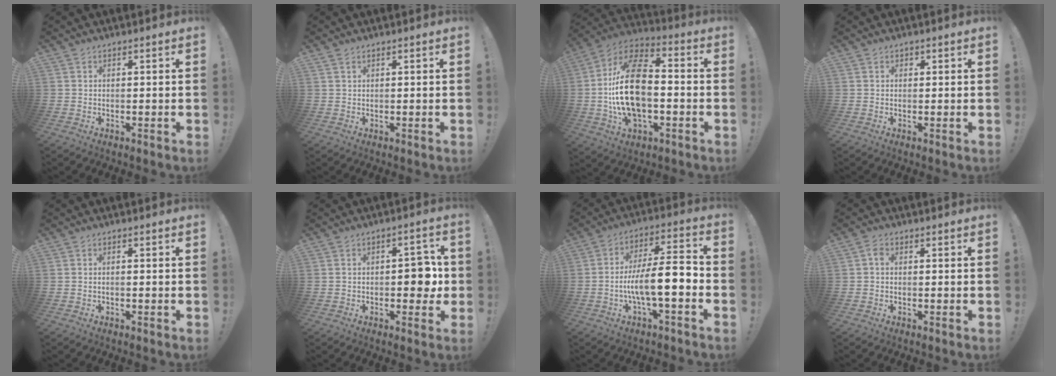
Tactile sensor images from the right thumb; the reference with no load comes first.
{"total": 0.8, "force": [0.6, 0.3, 0.4], "torque": [-0.003, -0.002, 0.012]}
{"total": 22.7, "force": [-1.4, 13.0, 18.6], "torque": [-0.338, 0.019, -0.022]}
{"total": 0.6, "force": [0.3, 0.6, 0.1], "torque": [0.004, -0.001, 0.003]}
{"total": 0.8, "force": [-0.4, -0.1, 0.7], "torque": [-0.014, 0.001, -0.007]}
{"total": 7.8, "force": [-1.1, 4.4, 6.3], "torque": [-0.080, 0.012, -0.019]}
{"total": 15.1, "force": [-4.4, 3.3, 14.0], "torque": [-0.248, 0.018, -0.074]}
{"total": 1.7, "force": [-0.3, 1.1, 1.2], "torque": [-0.020, 0.005, -0.007]}